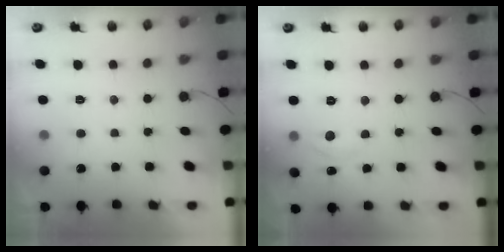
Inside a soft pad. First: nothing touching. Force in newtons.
{"total": 4.7, "press": 4.7, "slide": 0.7}